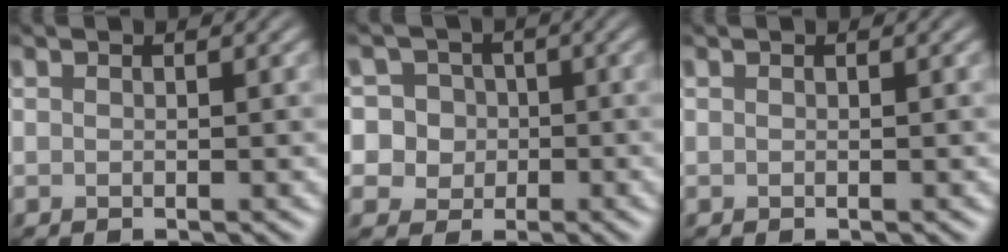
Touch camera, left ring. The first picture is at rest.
{"total": 6.7, "force": [1.0, 6.3, 2.1], "torque": [-0.032, 0.041, -0.009]}
{"total": 0.0}